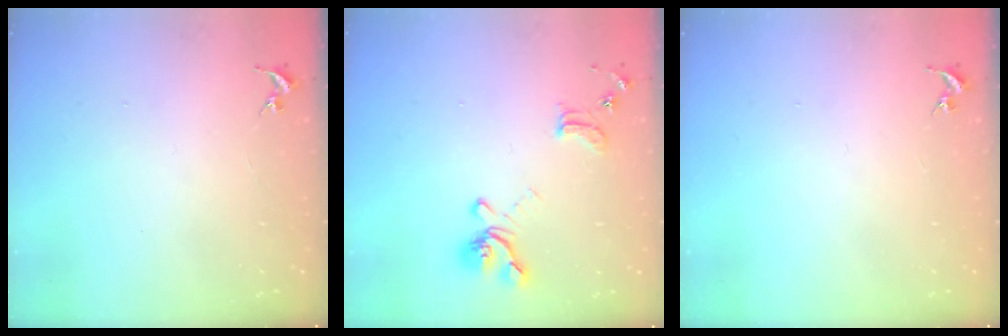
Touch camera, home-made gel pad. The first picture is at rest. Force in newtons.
{"total": 14.2, "press": 14.1, "slide": 1.6}
{"total": 0.0}